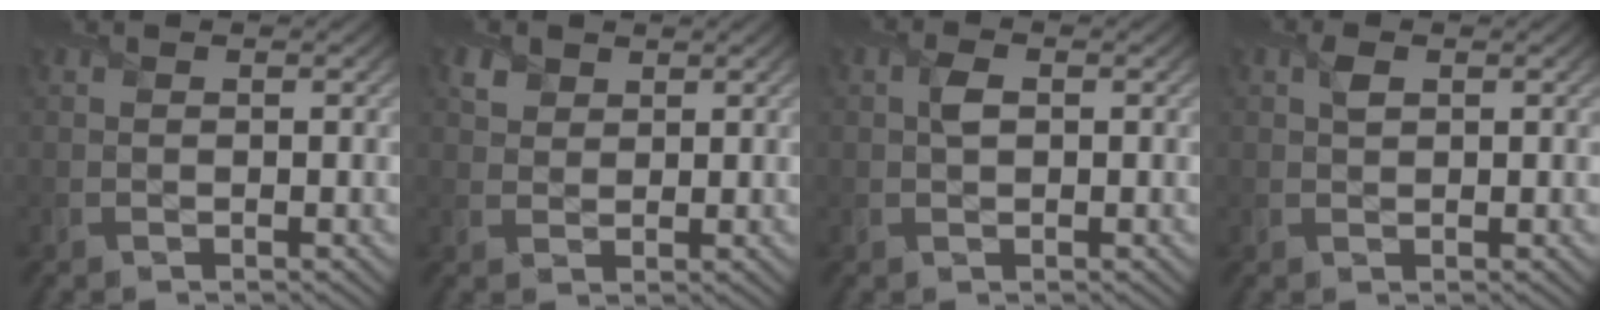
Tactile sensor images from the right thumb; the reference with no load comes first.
{"total": 1.9, "force": [1.4, 1.2, 0.5], "torque": [-0.018, 0.003, 0.027]}
{"total": 1.6, "force": [0.3, 0.9, 1.4], "torque": [-0.031, 0.007, 0.004]}
{"total": 1.3, "force": [0.7, 0.6, 1.0], "torque": [-0.023, 0.006, 0.012]}